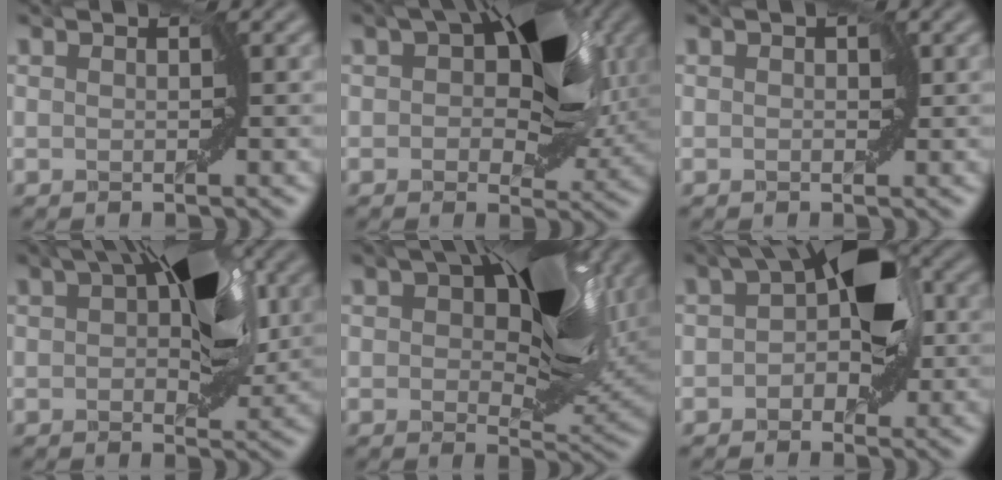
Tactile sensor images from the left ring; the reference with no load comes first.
{"total": 8.5, "force": [2.2, 4.7, 6.8], "torque": [-0.093, 0.013, 0.026]}
{"total": 0.7, "force": [0.3, 0.5, 0.3], "torque": [0.002, 0.004, -0.003]}
{"total": 7.3, "force": [1.9, 3.4, 6.1], "torque": [-0.084, 0.014, 0.027]}
{"total": 11.9, "force": [4.3, 5.7, 9.5], "torque": [-0.142, 0.005, 0.069]}
{"total": 5.5, "force": [0.3, 2.9, 4.7], "torque": [-0.056, 0.023, -0.003]}